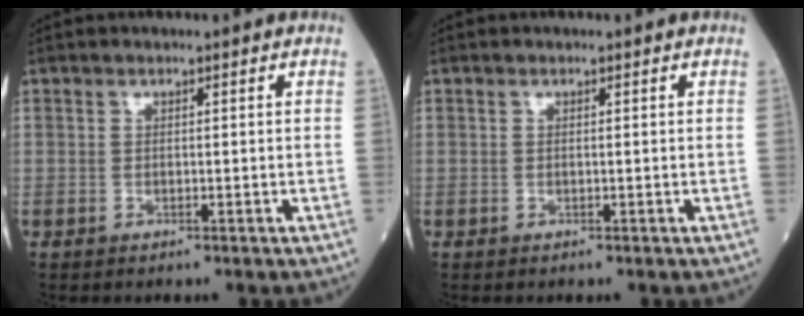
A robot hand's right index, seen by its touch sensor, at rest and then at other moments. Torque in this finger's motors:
{"motor_torque": [-0.03, -0.01, 0.02, 0.01]}